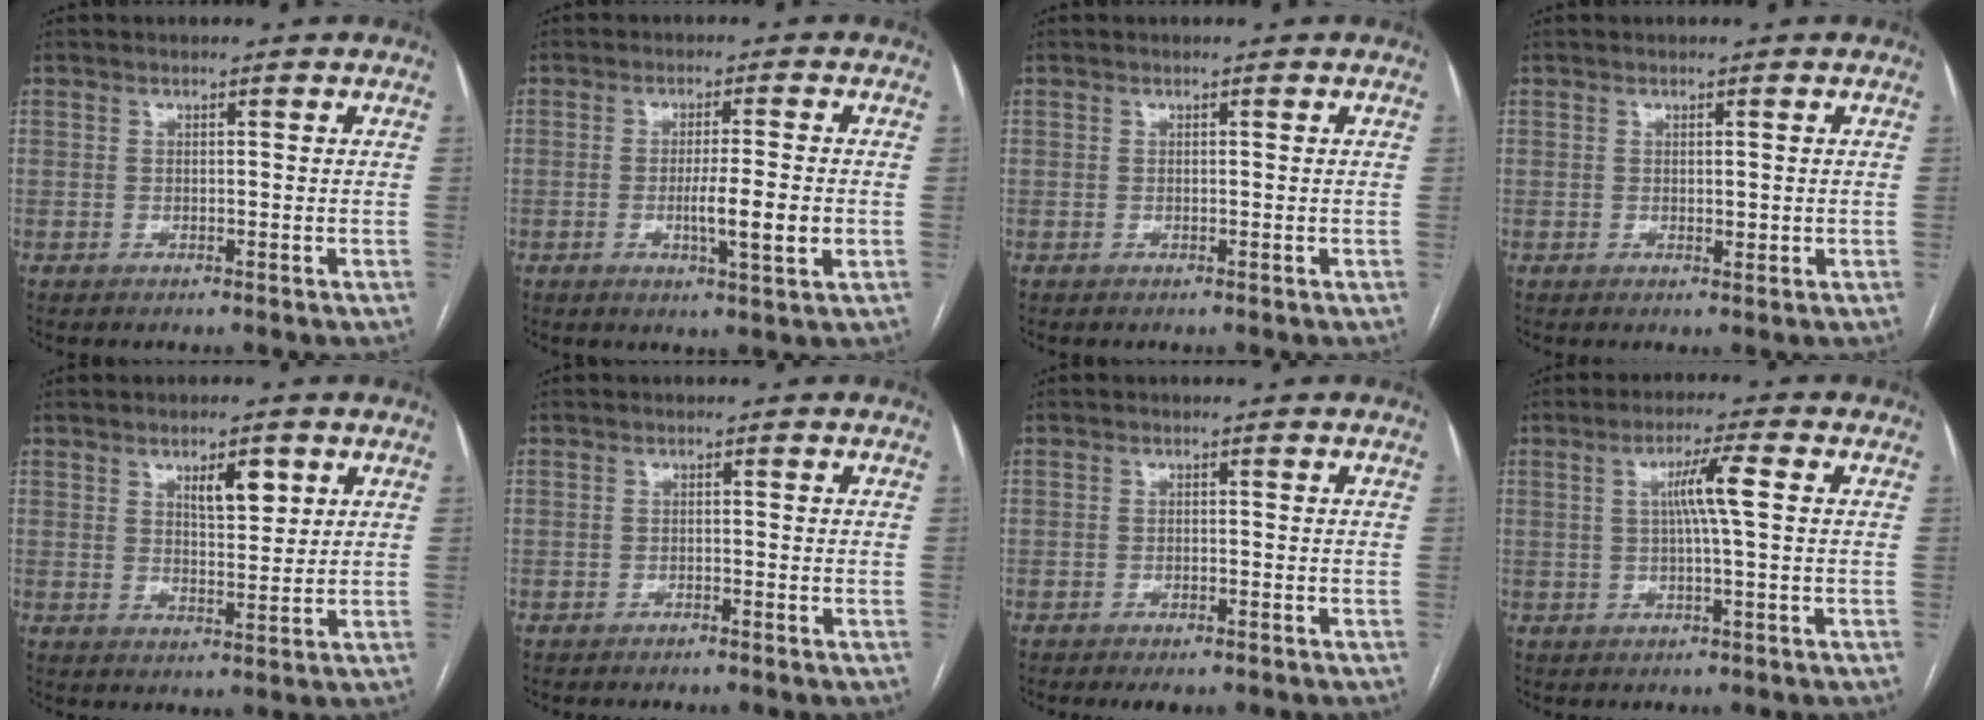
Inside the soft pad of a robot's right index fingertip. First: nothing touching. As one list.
[{"total": 6.6, "force": [-1.3, 0.2, 6.5], "torque": [-0.107, -0.011, -0.022]}, {"total": 0.0}, {"total": 1.2, "force": [0.1, 0.6, 1.0], "torque": [-0.014, -0.005, 0.004]}, {"total": 4.9, "force": [2.4, 1.7, 4.0], "torque": [-0.066, -0.001, 0.042]}, {"total": 0.7, "force": [-0.6, 0.0, 0.2], "torque": [-0.008, -0.001, -0.012]}, {"total": 2.6, "force": [-2.0, 0.9, 1.5], "torque": [-0.019, -0.003, -0.023]}, {"total": 5.4, "force": [0.8, -0.4, 5.3], "torque": [-0.096, 0.005, 0.016]}]